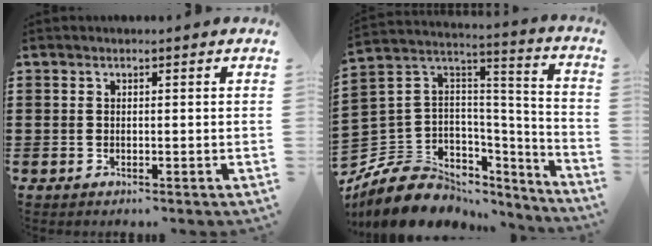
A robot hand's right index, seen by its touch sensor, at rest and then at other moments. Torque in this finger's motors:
{"motor_torque": [-0.88, 0.95, -1.05, -0.21]}